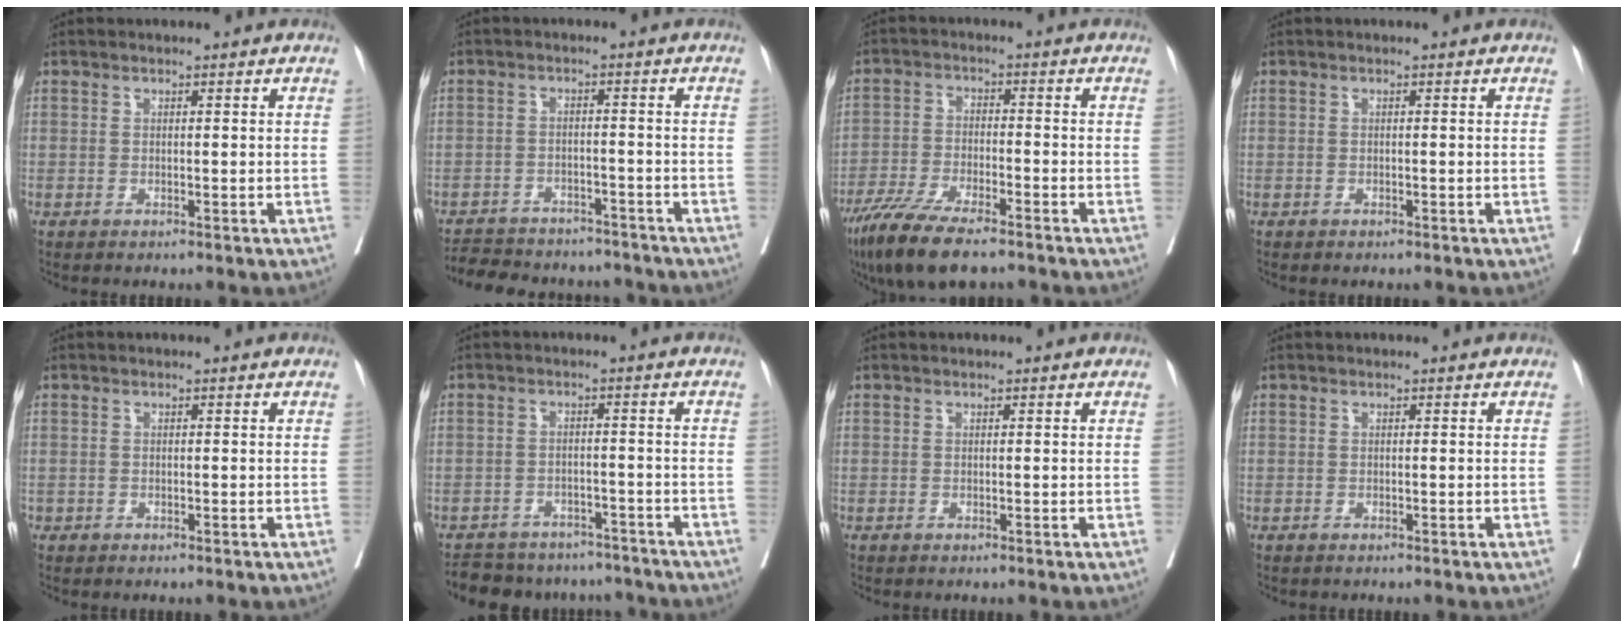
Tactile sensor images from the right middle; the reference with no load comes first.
{"total": 13.6, "force": [-12.3, 4.6, 3.5], "torque": [-0.072, 0.012, -0.162]}
{"total": 11.2, "force": [-8.2, 2.3, 7.2], "torque": [-0.125, -0.025, -0.142]}
{"total": 0.0}
{"total": 0.0}
{"total": 12.8, "force": [-11.4, 5.3, 2.3], "torque": [-0.038, 0.017, -0.141]}
{"total": 0.0}
{"total": 0.0}